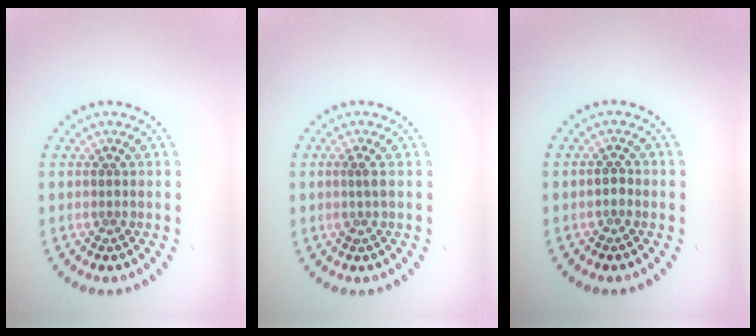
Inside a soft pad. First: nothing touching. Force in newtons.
{"total": 1.1, "press": 0.8, "slide": 0.7}
{"total": 0.7, "press": 0.7, "slide": 0.1}